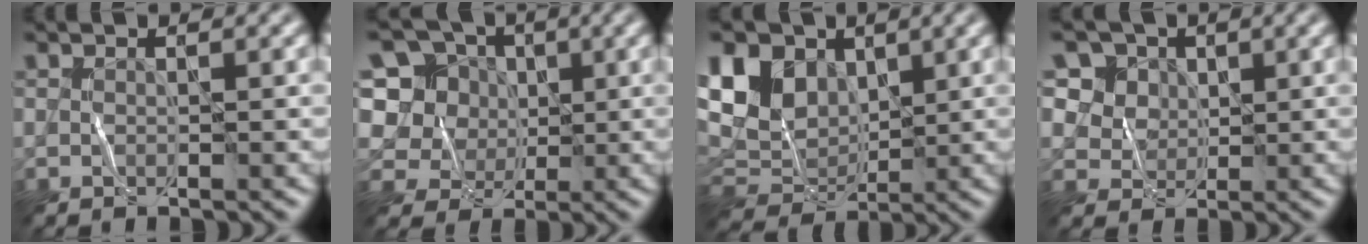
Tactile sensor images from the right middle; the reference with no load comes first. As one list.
[{"total": 9.0, "force": [1.7, 8.2, 3.1], "torque": [-0.094, 0.036, 0.016]}, {"total": 8.8, "force": [2.4, 6.7, 5.2], "torque": [-0.117, 0.017, 0.047]}, {"total": 6.9, "force": [3.4, 5.3, 2.7], "torque": [-0.059, -0.001, 0.052]}]